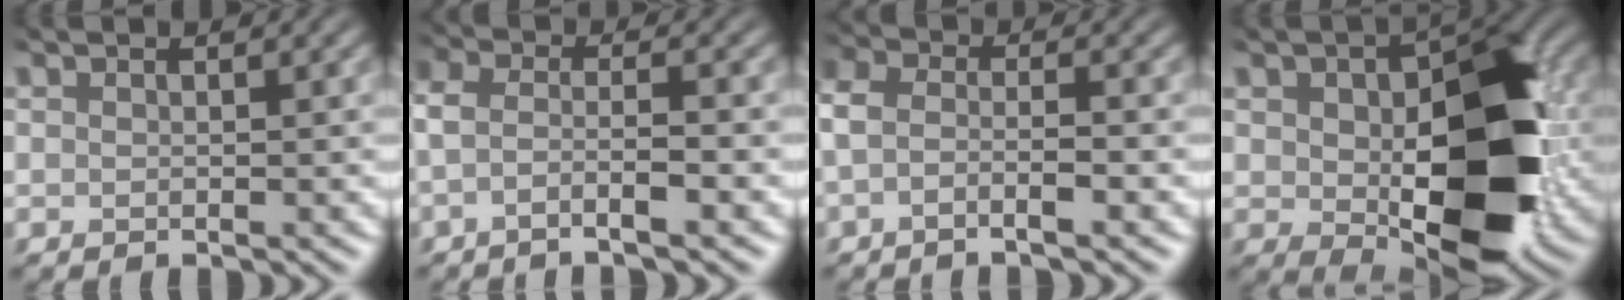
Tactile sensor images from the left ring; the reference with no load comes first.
{"total": 2.8, "force": [-2.0, 0.5, 1.8], "torque": [-0.041, -0.009, -0.040]}
{"total": 2.5, "force": [-1.9, 0.6, 1.6], "torque": [-0.040, -0.007, -0.037]}
{"total": 12.8, "force": [-1.2, 7.0, 10.6], "torque": [-0.158, -0.009, -0.007]}